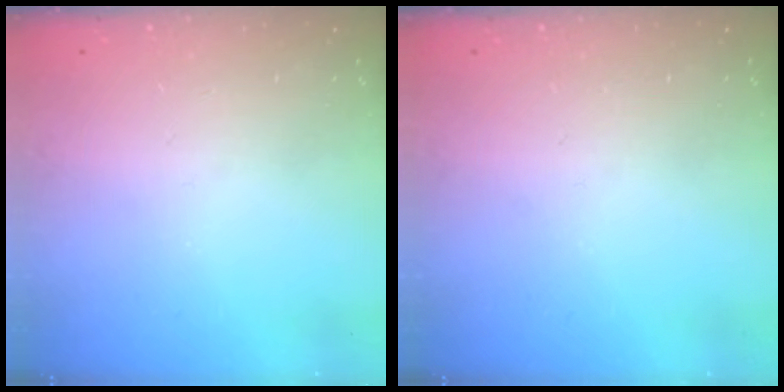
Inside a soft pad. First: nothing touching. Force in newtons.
{"total": 0.0}